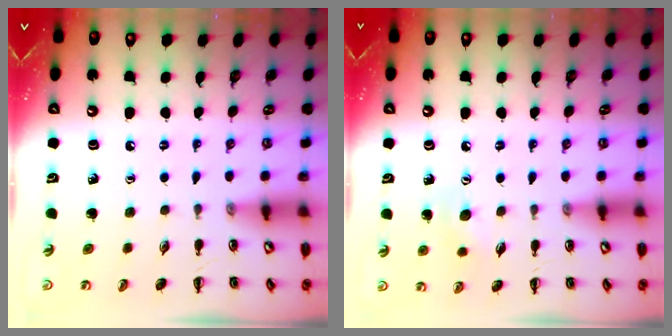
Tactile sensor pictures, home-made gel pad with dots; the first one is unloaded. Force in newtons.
{"total": 7.0, "press": 6.7, "slide": 1.8}